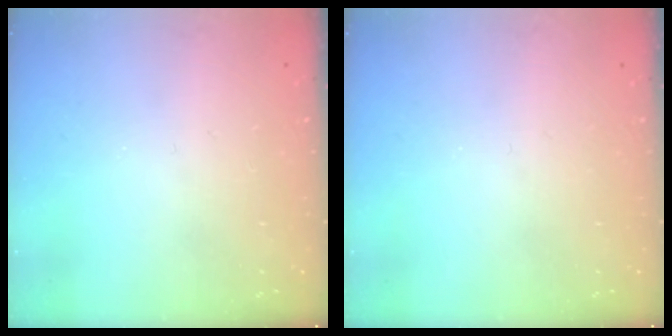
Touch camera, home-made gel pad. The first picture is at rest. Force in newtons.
{"total": 0.0}